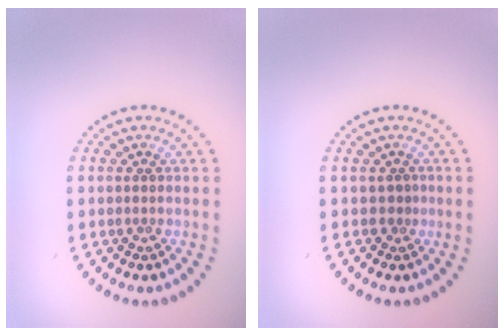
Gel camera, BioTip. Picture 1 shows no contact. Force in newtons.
{"total": 0.7, "press": 0.3, "slide": 0.6}